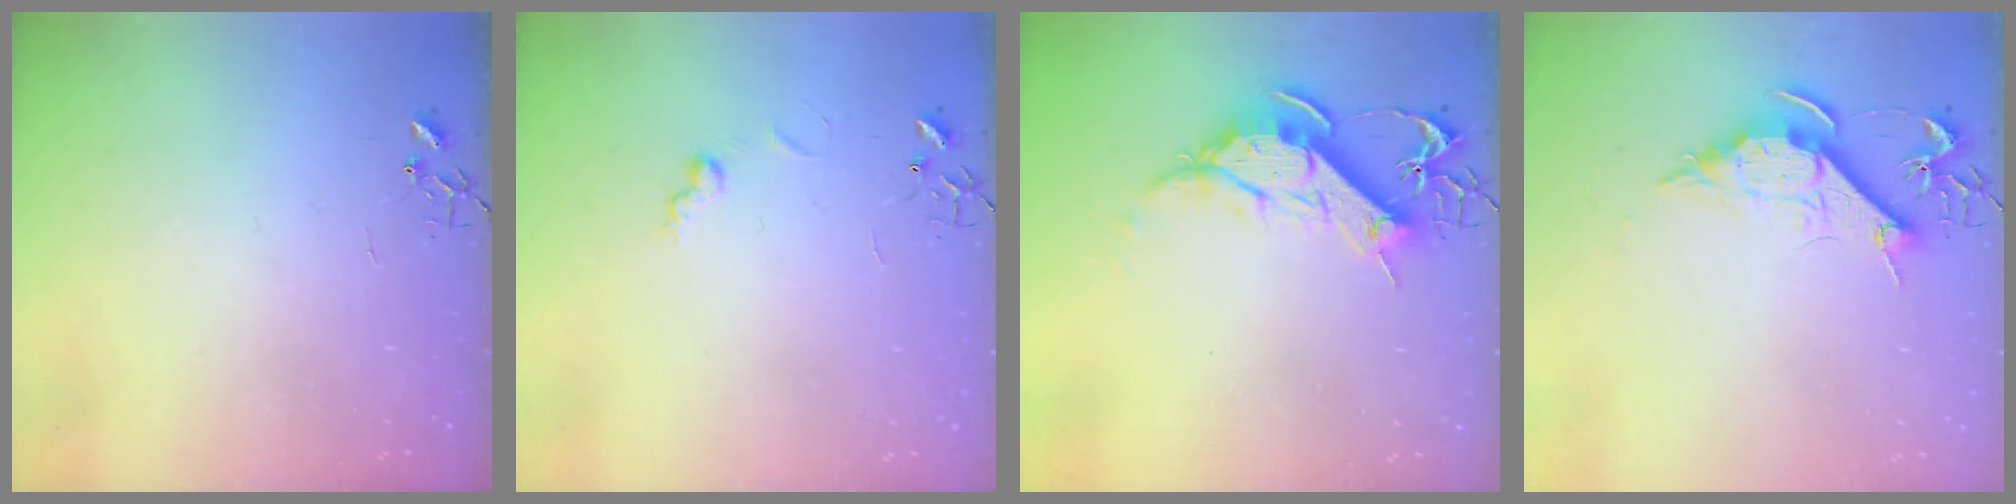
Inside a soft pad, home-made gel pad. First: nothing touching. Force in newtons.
{"total": 6.1, "press": 6.1, "slide": 0.6}
{"total": 13.5, "press": 13.4, "slide": 1.6}
{"total": 9.6, "press": 9.6, "slide": 0.8}